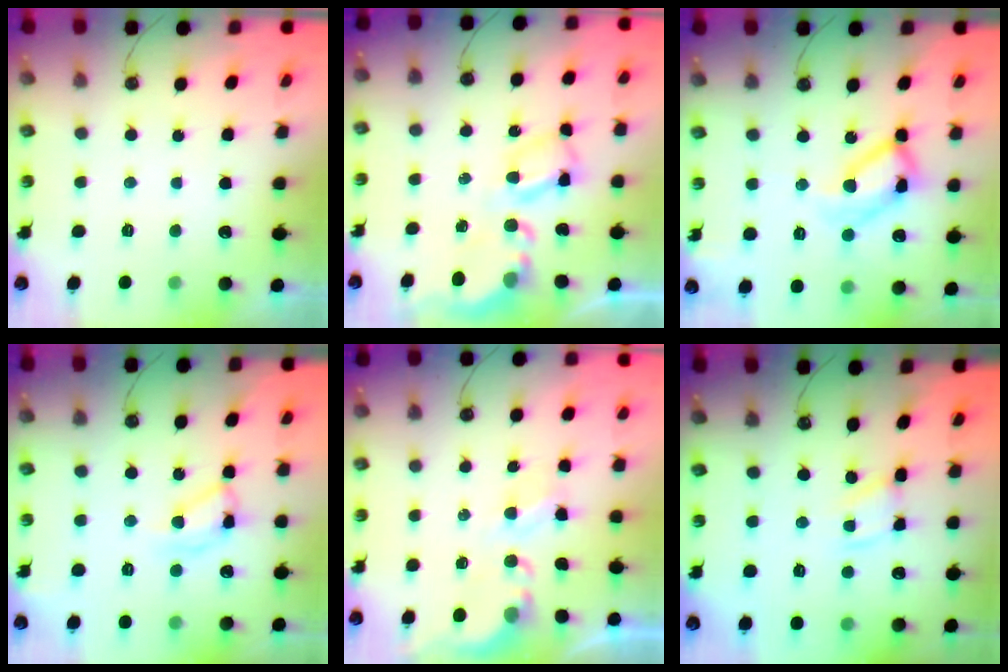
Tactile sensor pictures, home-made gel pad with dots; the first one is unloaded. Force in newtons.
{"total": 7.3, "press": 7.3, "slide": 0.5}
{"total": 15.9, "press": 15.8, "slide": 2.1}
{"total": 12.3, "press": 12.3, "slide": 0.3}
{"total": 3.8, "press": 3.8, "slide": 0.3}
{"total": 2.7, "press": 2.7, "slide": 0.1}